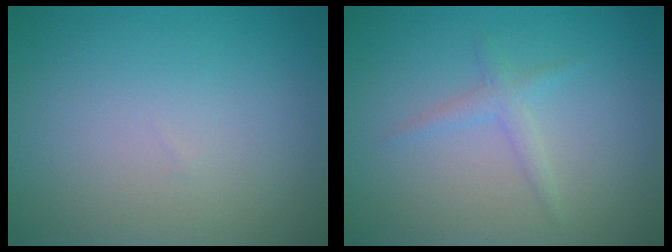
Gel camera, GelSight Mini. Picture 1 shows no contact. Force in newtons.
{"total": 1.4, "press": 1.4, "slide": 0.0}